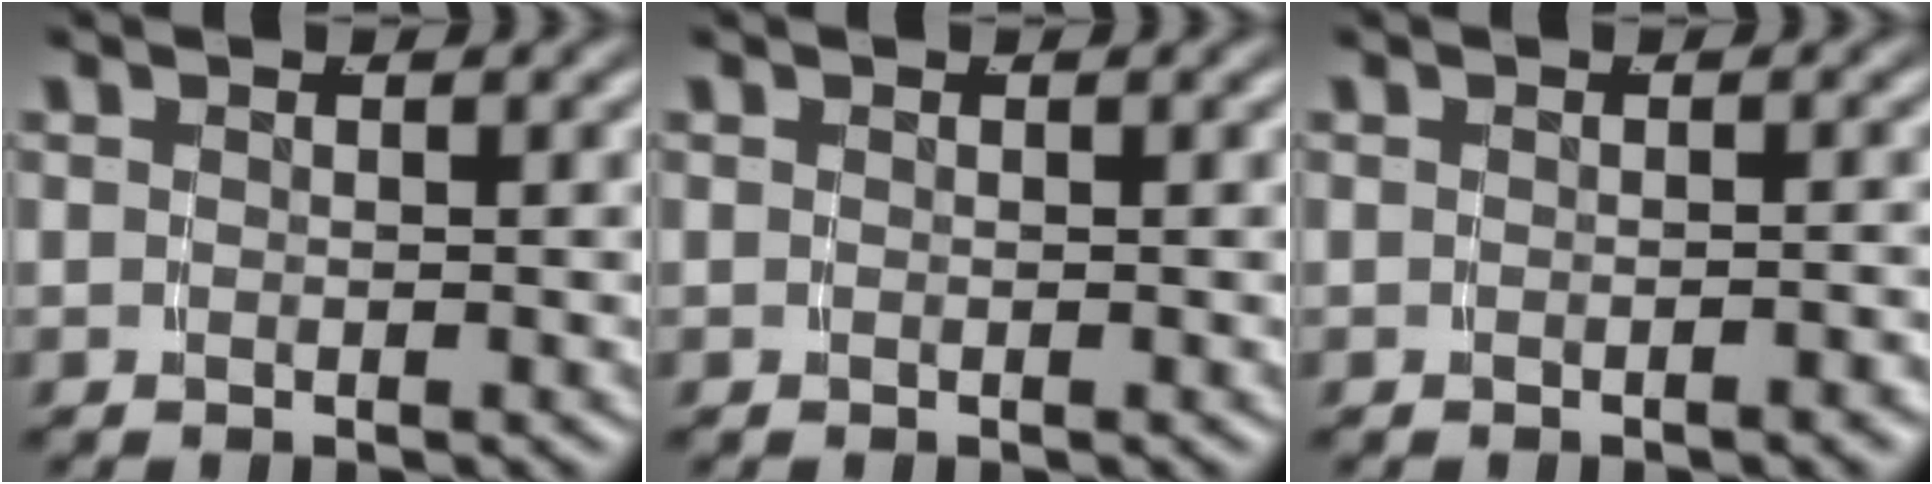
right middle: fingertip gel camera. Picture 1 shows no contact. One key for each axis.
{"total": 0.0}
{"total": 0.8, "fx": -0.8, "fy": 0.0, "fz": 0.4, "tx": -0.004, "ty": 0.009, "tz": -0.016}